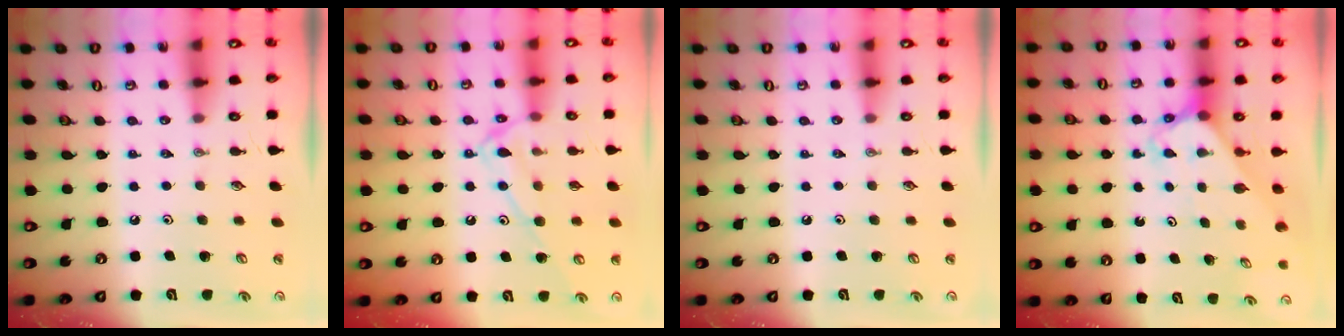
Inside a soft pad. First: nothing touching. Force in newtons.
{"total": 12.9, "press": 12.9, "slide": 1.0}
{"total": 0.0}
{"total": 2.6, "press": 2.6, "slide": 0.2}